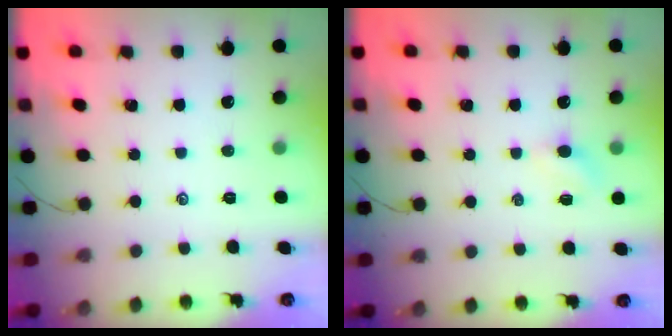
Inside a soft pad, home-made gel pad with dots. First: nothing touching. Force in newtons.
{"total": 3.6, "press": 3.4, "slide": 1.2}